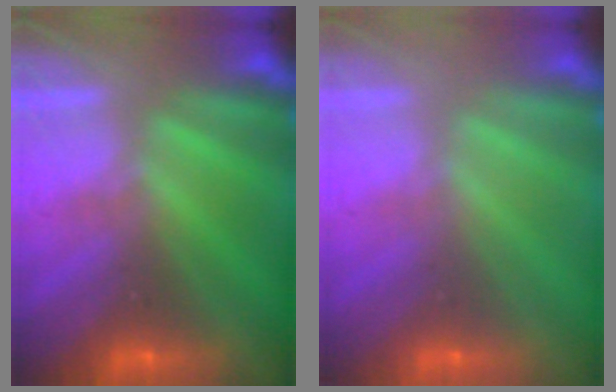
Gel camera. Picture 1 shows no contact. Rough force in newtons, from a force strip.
{"total": 3.3}